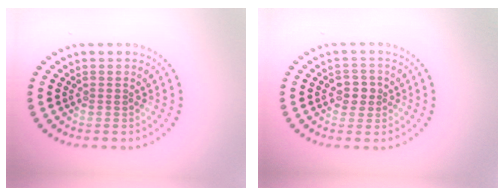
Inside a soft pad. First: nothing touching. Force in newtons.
{"total": 2.0, "press": 1.9, "slide": 0.6}